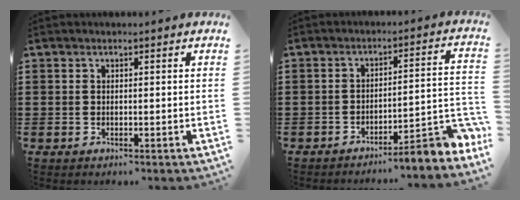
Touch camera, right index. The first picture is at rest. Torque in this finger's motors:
{"motor_torque": [1.17, -0.96, 0.35, 0.04]}